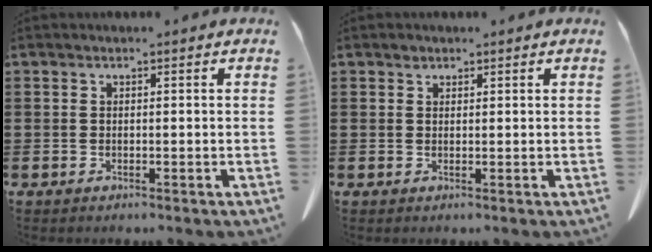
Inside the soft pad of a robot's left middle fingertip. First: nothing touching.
{"total": 1.0, "force": [0.7, 0.6, 0.3], "torque": [-0.008, 0.001, 0.015]}